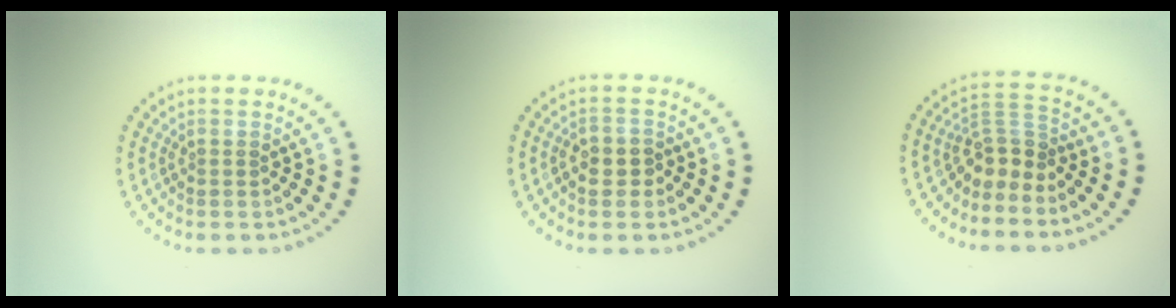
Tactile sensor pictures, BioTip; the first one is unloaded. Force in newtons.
{"total": 2.0, "press": 1.9, "slide": 0.5}
{"total": 3.0, "press": 2.2, "slide": 2.0}